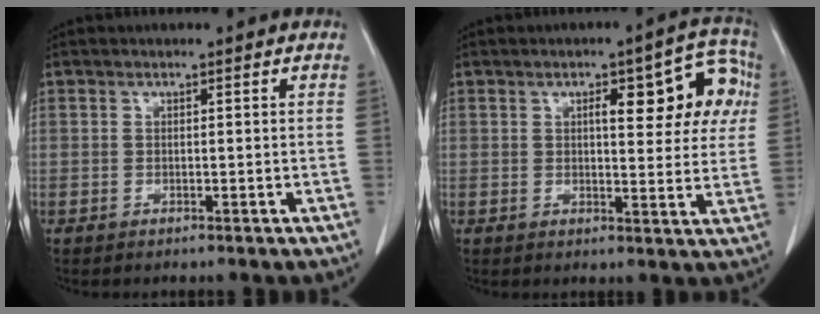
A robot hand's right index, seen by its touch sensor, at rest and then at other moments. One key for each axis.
{"total": 11.1, "fx": 3.5, "fy": 3.7, "fz": 9.9, "tx": -0.113, "ty": 0.028, "tz": 0.039}